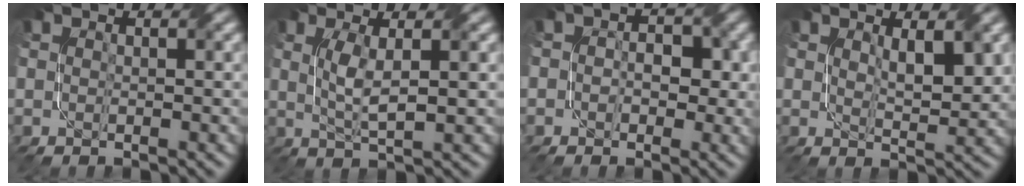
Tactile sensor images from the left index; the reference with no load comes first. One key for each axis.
{"total": 3.2, "fx": 0.7, "fy": 0.7, "fz": 3.0, "tx": -0.062, "ty": -0.002, "tz": 0.017}
{"total": 3.4, "fx": 0.2, "fy": 2.5, "fz": 2.3, "tx": -0.013, "ty": 0.004, "tz": -0.007}
{"total": 3.3, "fx": 1.3, "fy": 1.1, "fz": 2.8, "tx": -0.050, "ty": -0.006, "tz": 0.027}